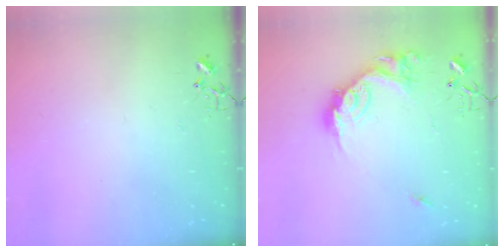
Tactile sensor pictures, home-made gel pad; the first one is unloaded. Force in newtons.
{"total": 17.8, "press": 17.7, "slide": 1.1}